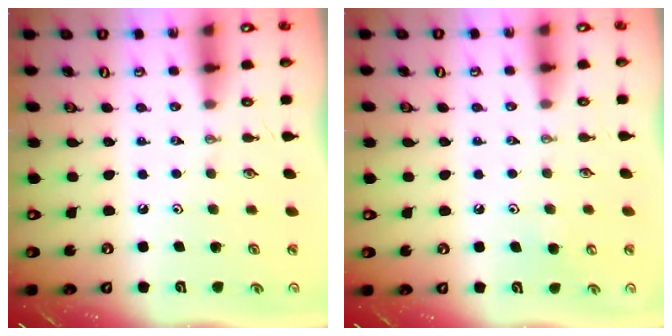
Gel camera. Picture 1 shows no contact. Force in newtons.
{"total": 4.3, "press": 4.3, "slide": 0.3}